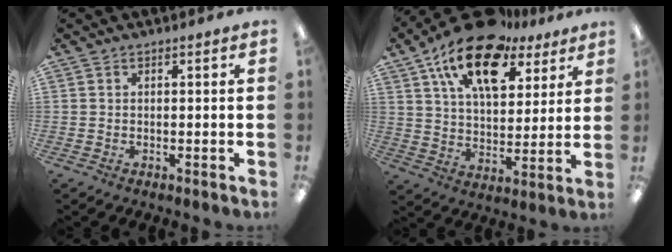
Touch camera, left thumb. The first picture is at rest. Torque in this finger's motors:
{"motor_torque": [1.24, 1.28, 1.54, -1.24, 0.18]}